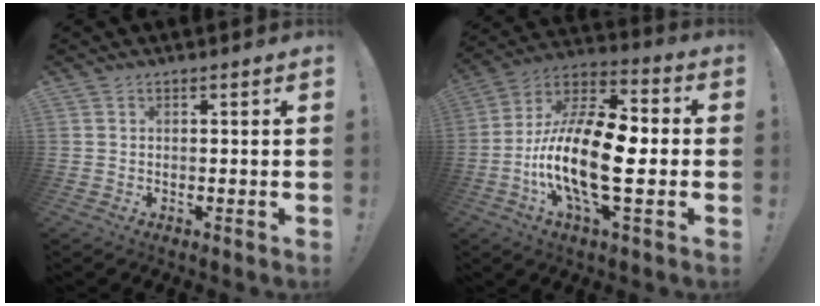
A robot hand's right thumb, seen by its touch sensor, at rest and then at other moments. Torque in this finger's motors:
{"motor_torque": [2.50, 2.51, 1.88, -0.88, 0.22]}